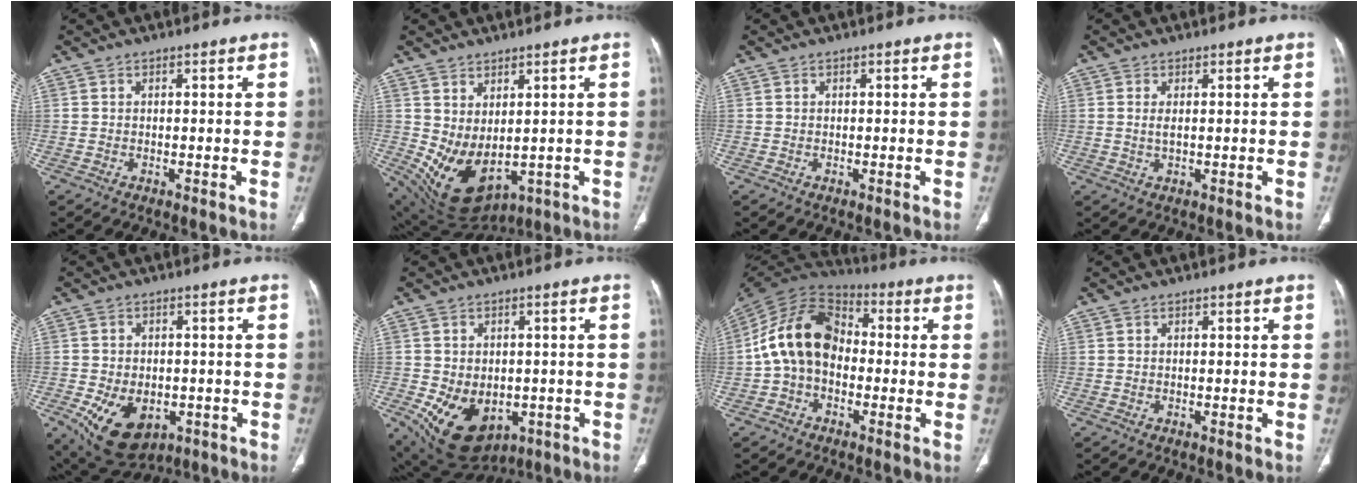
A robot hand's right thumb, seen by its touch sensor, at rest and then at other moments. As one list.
[{"total": 11.3, "force": [-0.3, 6.7, 9.1], "torque": [-0.153, -0.015, 0.034]}, {"total": 0.0}, {"total": 1.6, "force": [0.3, 0.6, 1.4], "torque": [-0.034, -0.002, 0.011]}, {"total": 12.8, "force": [-4.5, 8.5, 8.3], "torque": [-0.130, 0.003, -0.052]}, {"total": 14.1, "force": [-4.3, 10.1, 8.9], "torque": [-0.140, -0.001, -0.041]}, {"total": 15.3, "force": [-1.2, 11.2, 10.4], "torque": [-0.176, 0.043, -0.035]}, {"total": 0.0}]